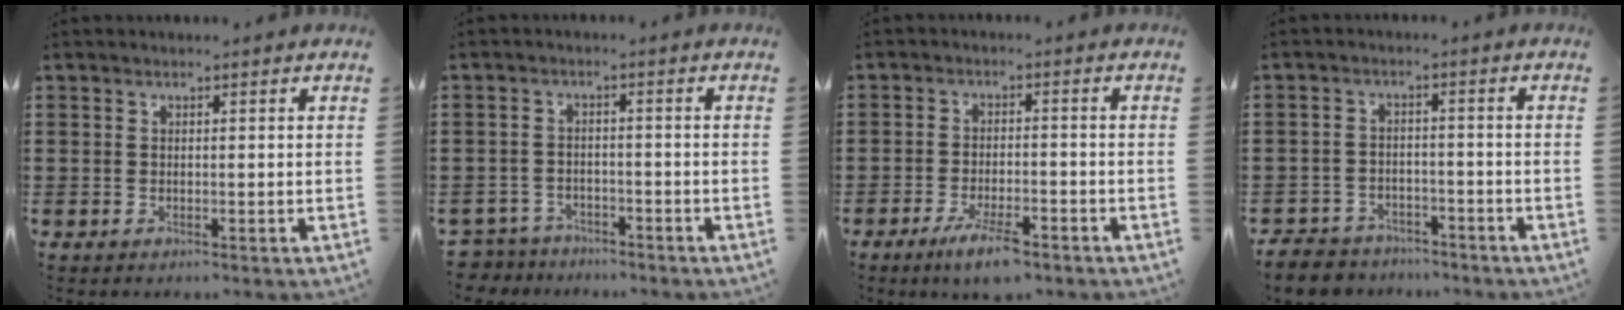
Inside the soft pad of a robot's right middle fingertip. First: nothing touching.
{"total": 3.4, "force": [-3.3, 0.8, -0.1], "torque": [-0.016, -0.005, -0.075]}
{"total": 5.1, "force": [-3.4, 1.1, 3.7], "torque": [-0.069, 0.000, -0.061]}
{"total": 4.4, "force": [-4.3, 1.1, 0.3], "torque": [-0.021, 0.002, -0.092]}